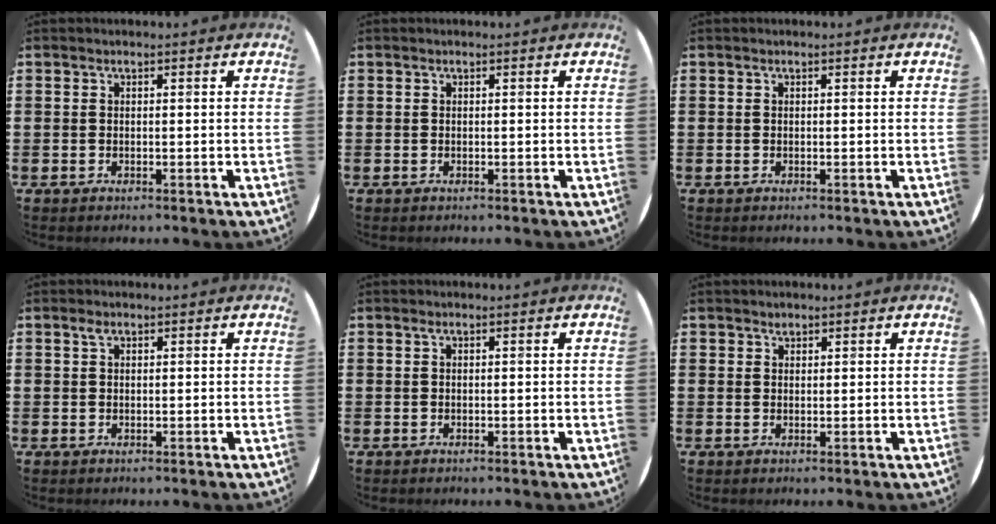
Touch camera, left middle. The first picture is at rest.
{"total": 0.0}
{"total": 0.0}
{"total": 1.0, "force": [0.6, 0.5, 0.6], "torque": [-0.005, 0.001, 0.008]}
{"total": 0.0}
{"total": 1.0, "force": [0.9, 0.5, 0.0], "torque": [0.006, -0.002, 0.016]}